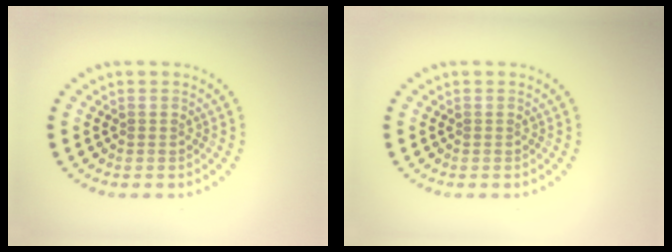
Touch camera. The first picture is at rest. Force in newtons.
{"total": 0.0}